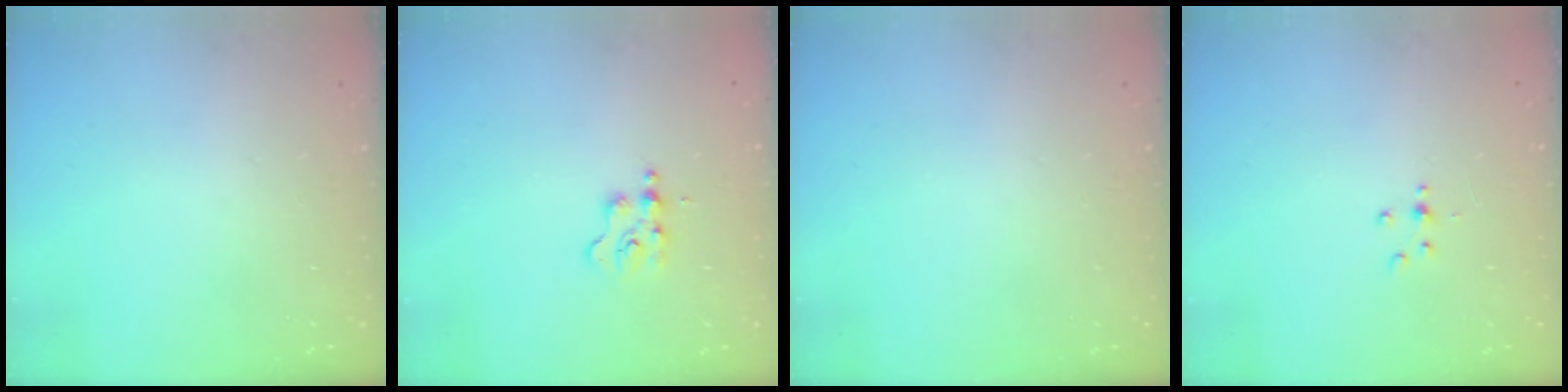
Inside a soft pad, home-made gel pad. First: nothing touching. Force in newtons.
{"total": 1.8, "press": 1.7, "slide": 0.3}
{"total": 0.0}
{"total": 2.2, "press": 2.1, "slide": 0.5}